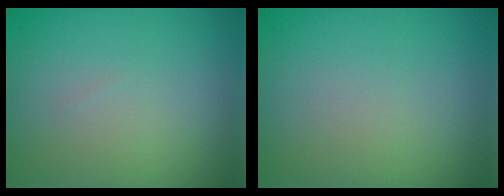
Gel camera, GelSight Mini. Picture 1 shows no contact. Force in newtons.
{"total": 0.0}